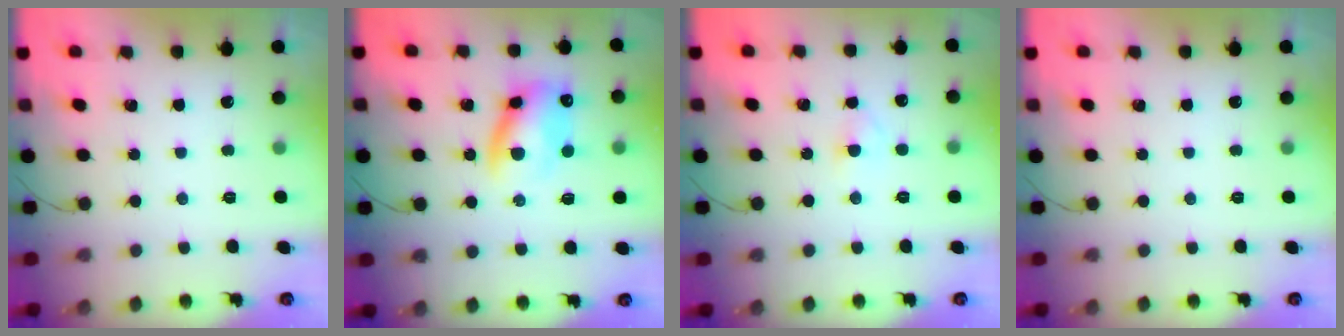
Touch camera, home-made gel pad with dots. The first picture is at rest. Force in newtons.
{"total": 12.0, "press": 11.6, "slide": 3.1}
{"total": 2.5, "press": 2.3, "slide": 1.0}
{"total": 0.0}